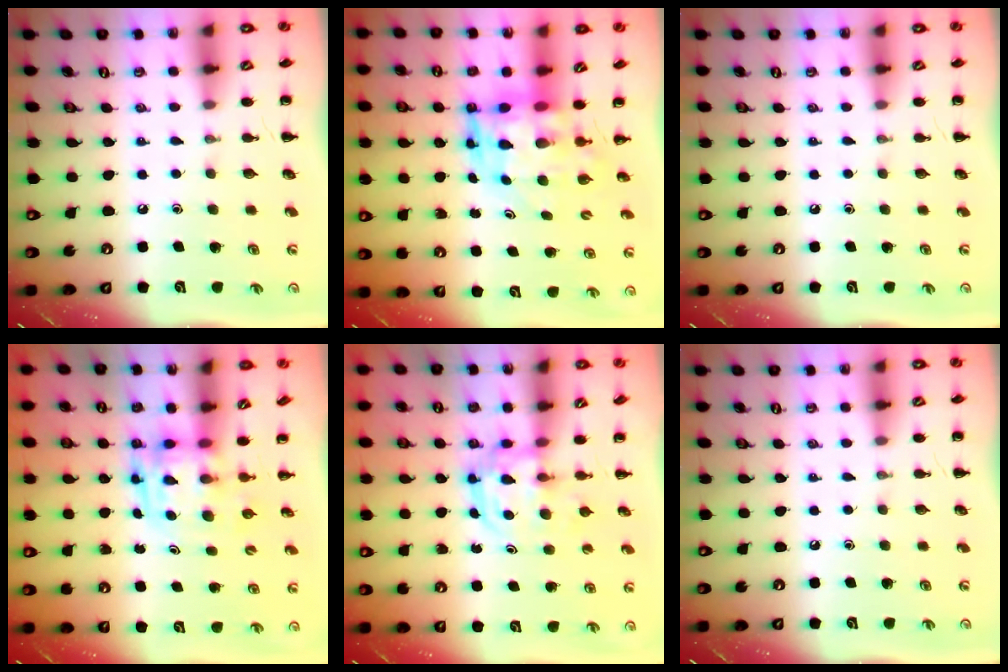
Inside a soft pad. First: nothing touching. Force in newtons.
{"total": 6.5, "press": 6.2, "slide": 2.2}
{"total": 0.0}
{"total": 3.7, "press": 3.7, "slide": 0.7}
{"total": 3.3, "press": 3.3, "slide": 0.4}
{"total": 0.0}